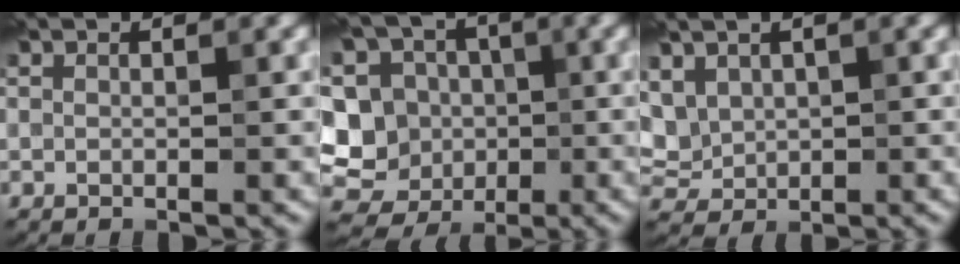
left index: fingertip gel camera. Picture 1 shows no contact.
{"total": 15.2, "force": [-0.4, 14.3, 5.3], "torque": [-0.154, 0.025, -0.024]}
{"total": 4.8, "force": [1.0, 3.7, 2.9], "torque": [-0.078, 0.003, 0.026]}